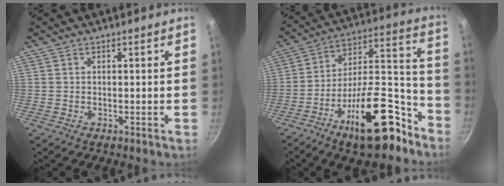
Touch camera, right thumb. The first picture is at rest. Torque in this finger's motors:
{"motor_torque": [2.65, 1.18, 0.23, -0.40, 0.19]}